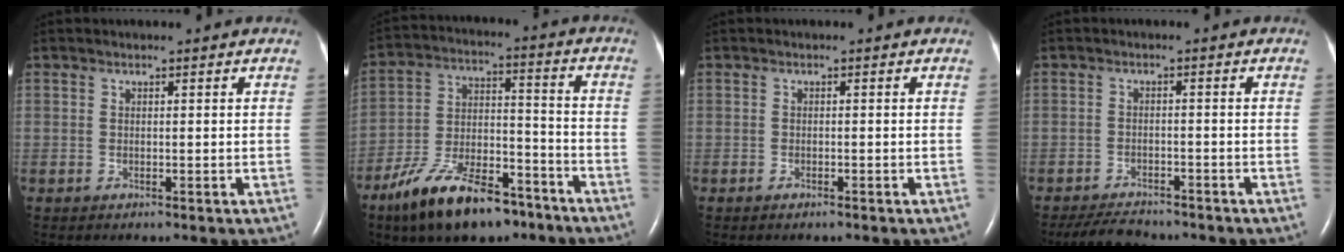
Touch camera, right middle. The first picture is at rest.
{"total": 16.1, "force": [-11.3, 6.0, 9.9], "torque": [-0.186, 0.005, -0.198]}
{"total": 0.8, "force": [-0.6, 0.2, 0.5], "torque": [-0.013, -0.001, -0.007]}
{"total": 5.5, "force": [-5.0, 1.5, 1.7], "torque": [-0.032, -0.014, -0.081]}